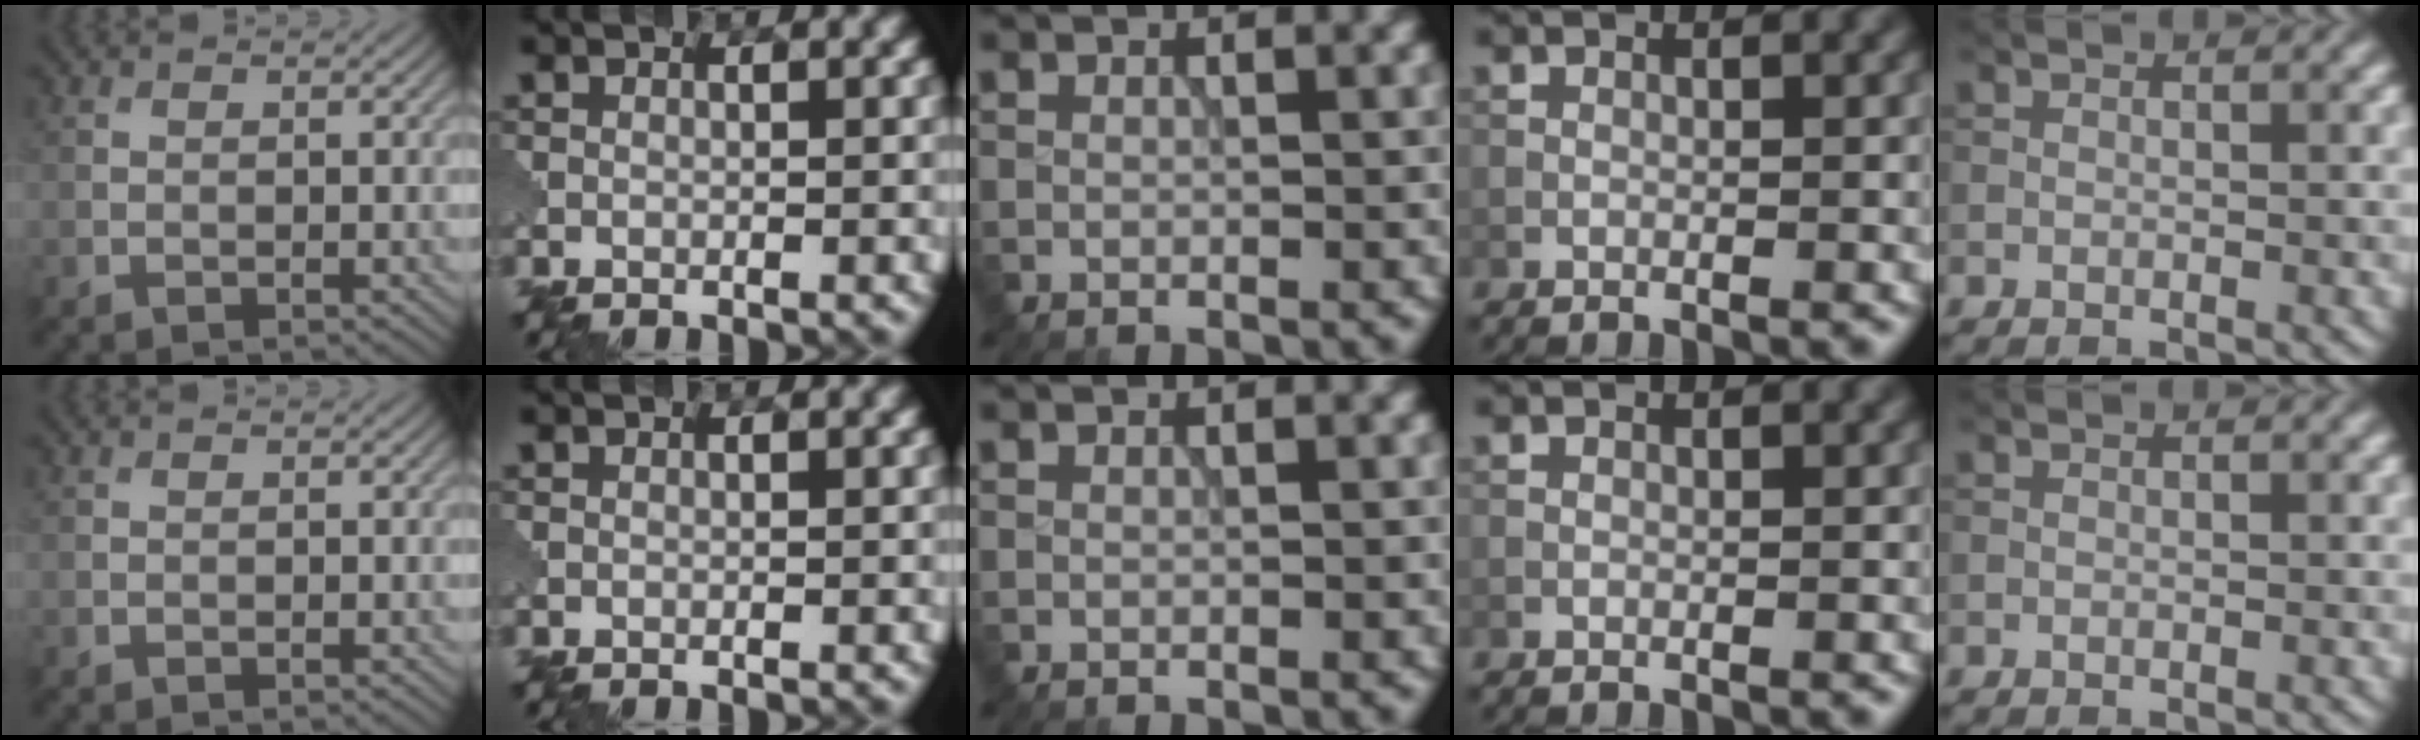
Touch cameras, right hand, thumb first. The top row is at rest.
{}